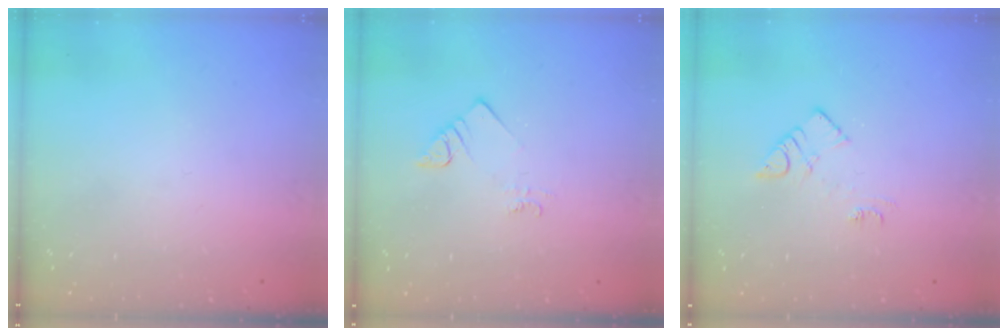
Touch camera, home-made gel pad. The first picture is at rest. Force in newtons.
{"total": 2.1, "press": 2.0, "slide": 0.5}
{"total": 5.6, "press": 5.5, "slide": 0.6}